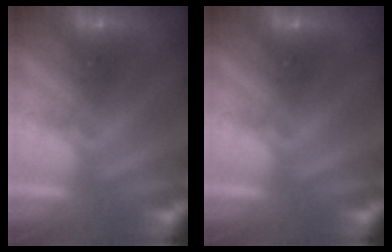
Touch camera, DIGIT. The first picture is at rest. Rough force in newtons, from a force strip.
{"total": 0.0}